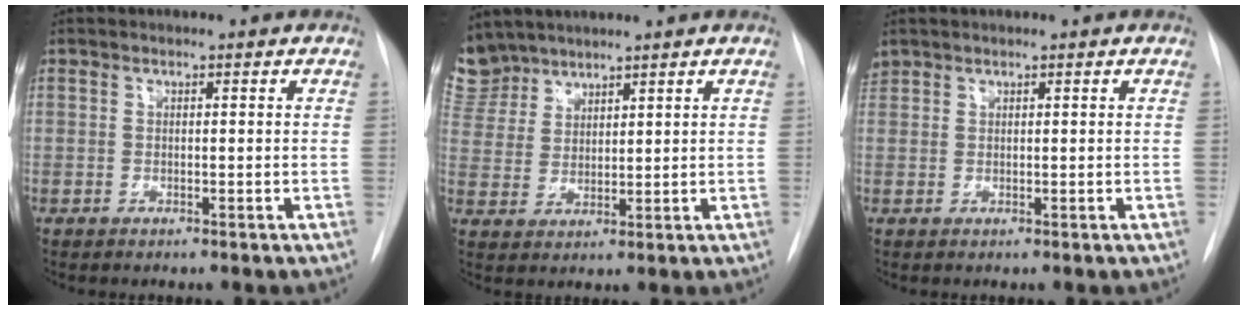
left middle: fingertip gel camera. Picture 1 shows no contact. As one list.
[{"total": 7.9, "force": [7.1, 3.4, 0.4], "torque": [-0.016, 0.007, 0.155]}, {"total": 1.3, "force": [1.1, 0.7, 0.1], "torque": [-0.007, 0.016, 0.023]}]